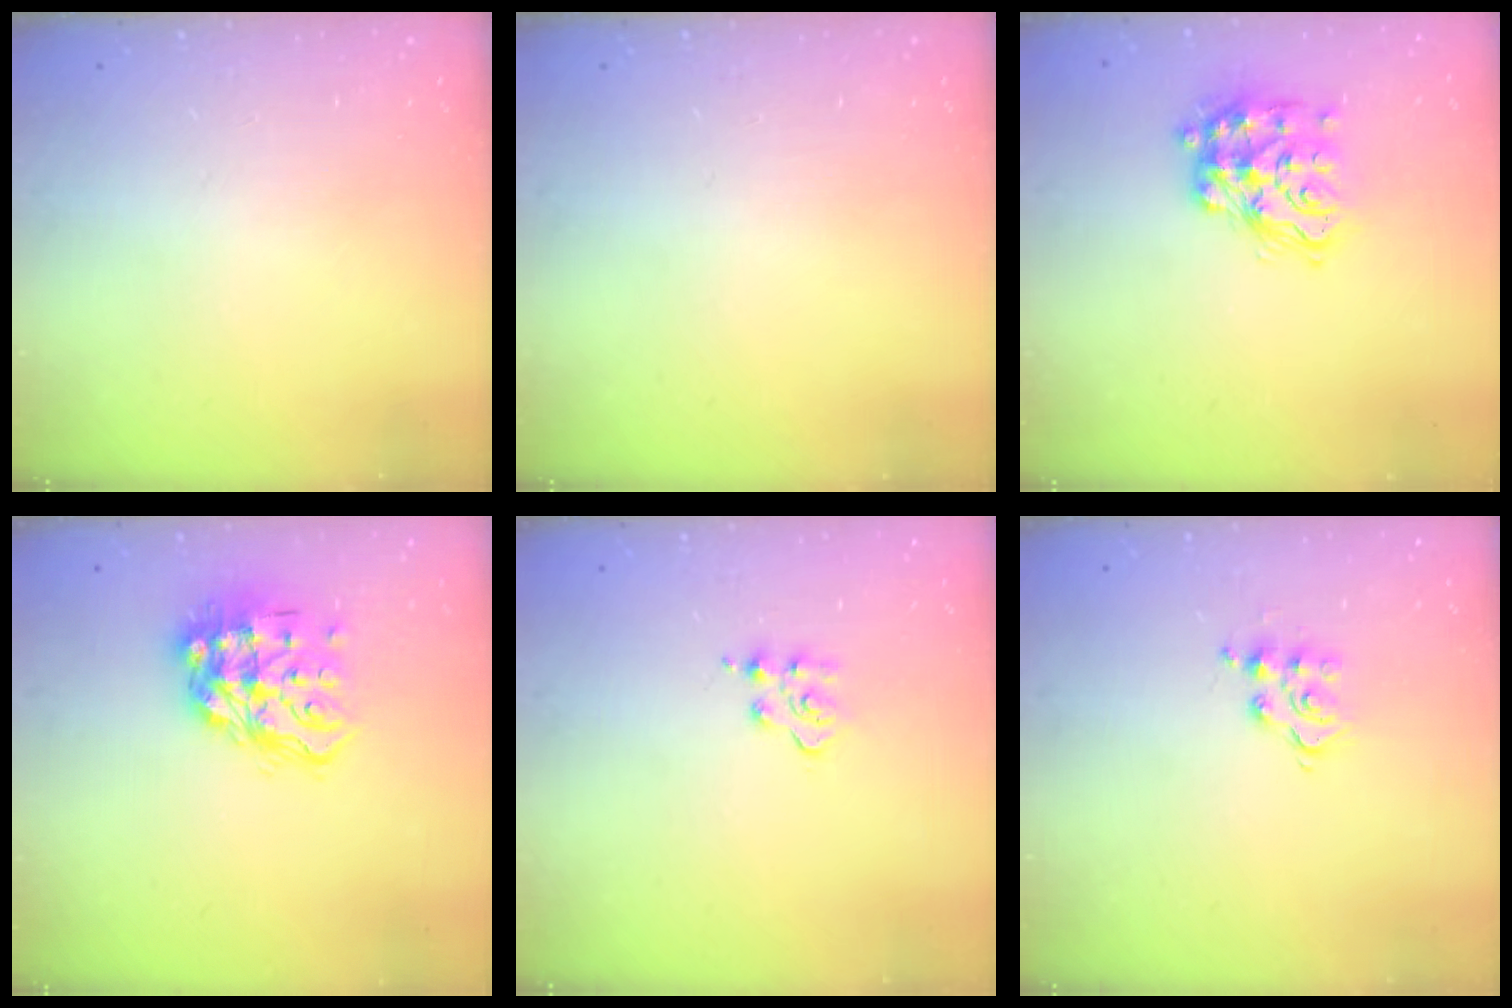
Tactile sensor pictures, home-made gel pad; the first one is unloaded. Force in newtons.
{"total": 0.0}
{"total": 16.0, "press": 15.9, "slide": 1.0}
{"total": 16.7, "press": 16.6, "slide": 1.7}
{"total": 3.7, "press": 3.7, "slide": 0.5}
{"total": 5.7, "press": 5.7, "slide": 0.2}